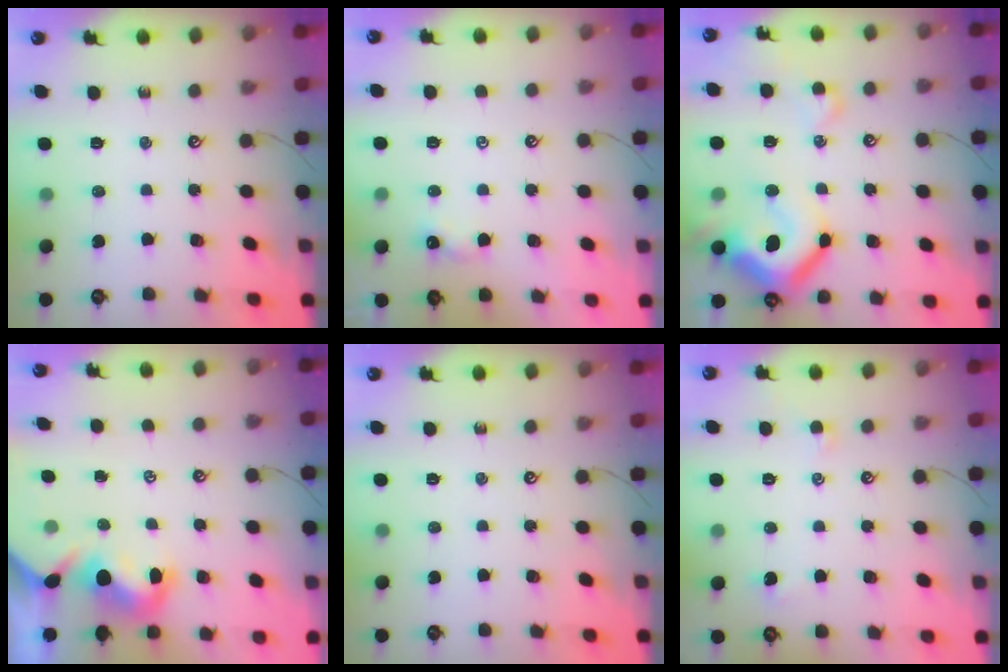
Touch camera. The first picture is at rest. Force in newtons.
{"total": 1.4, "press": 1.3, "slide": 0.3}
{"total": 21.8, "press": 21.6, "slide": 3.3}
{"total": 2.6, "press": 2.4, "slide": 1.0}
{"total": 0.0}
{"total": 0.7, "press": 0.7, "slide": 0.3}